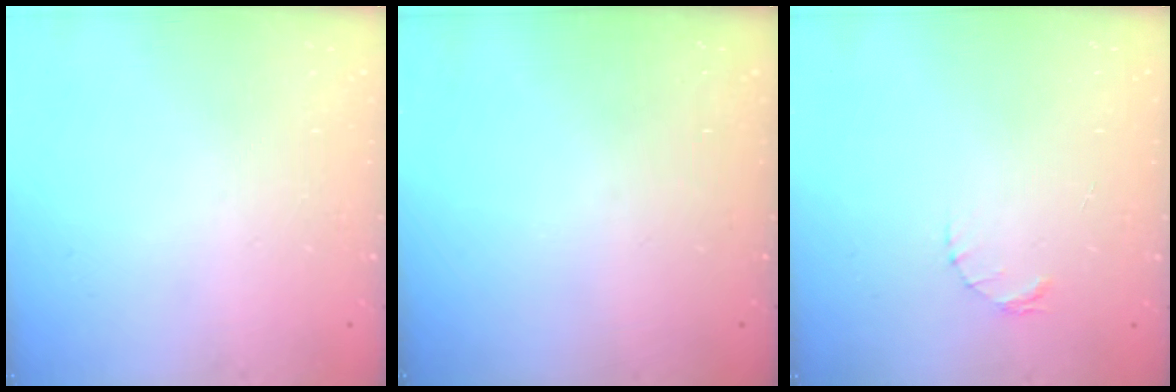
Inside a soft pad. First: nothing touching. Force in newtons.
{"total": 0.0}
{"total": 1.6, "press": 1.5, "slide": 0.3}